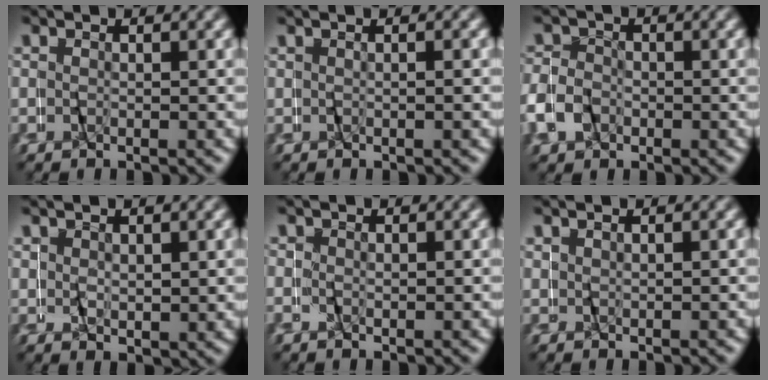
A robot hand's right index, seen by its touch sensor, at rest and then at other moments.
{"total": 0.7, "force": [-0.1, -0.7, 0.2], "torque": [-0.011, 0.006, -0.001]}
{"total": 2.7, "force": [-1.0, 2.4, 0.5], "torque": [-0.021, 0.006, -0.020]}
{"total": 1.7, "force": [1.2, 0.8, 0.9], "torque": [-0.014, -0.001, 0.026]}
{"total": 0.5, "force": [0.5, -0.1, 0.2], "torque": [-0.002, 0.002, 0.009]}
{"total": 0.9, "force": [0.9, -0.1, 0.1], "torque": [-0.001, 0.003, 0.019]}